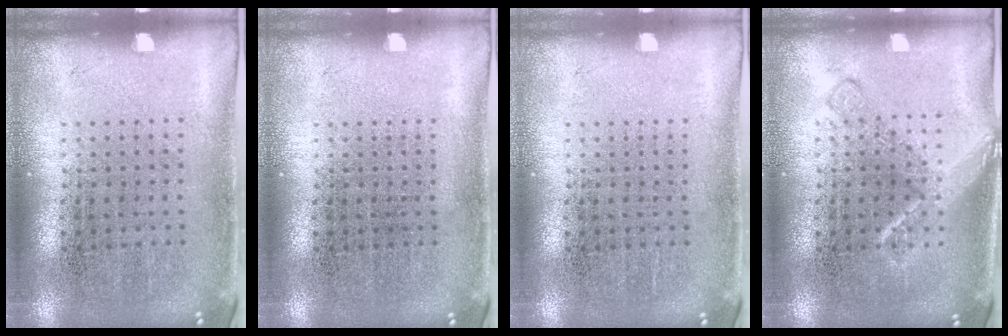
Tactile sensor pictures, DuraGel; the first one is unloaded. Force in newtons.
{"total": 0.0}
{"total": 0.0}
{"total": 2.2, "press": 2.2, "slide": 0.3}